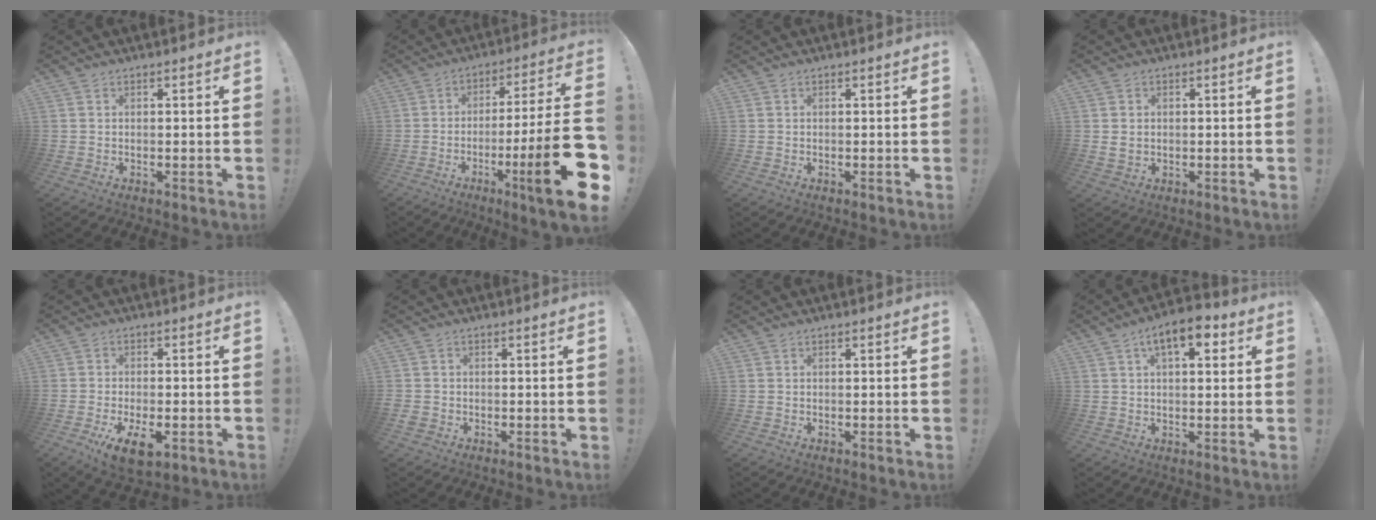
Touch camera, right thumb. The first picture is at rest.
{"total": 22.0, "force": [-7.3, 1.8, 20.7], "torque": [-0.331, 0.024, -0.114]}
{"total": 0.0}
{"total": 2.5, "force": [0.9, 2.1, 0.9], "torque": [-0.009, 0.004, 0.016]}
{"total": 8.6, "force": [-3.4, 3.6, 7.1], "torque": [-0.118, 0.000, -0.058]}
{"total": 1.8, "force": [-0.7, 1.5, 0.6], "torque": [-0.012, 0.005, -0.012]}
{"total": 0.0}
{"total": 8.9, "force": [3.8, 3.9, 7.0], "torque": [-0.103, -0.004, 0.063]}